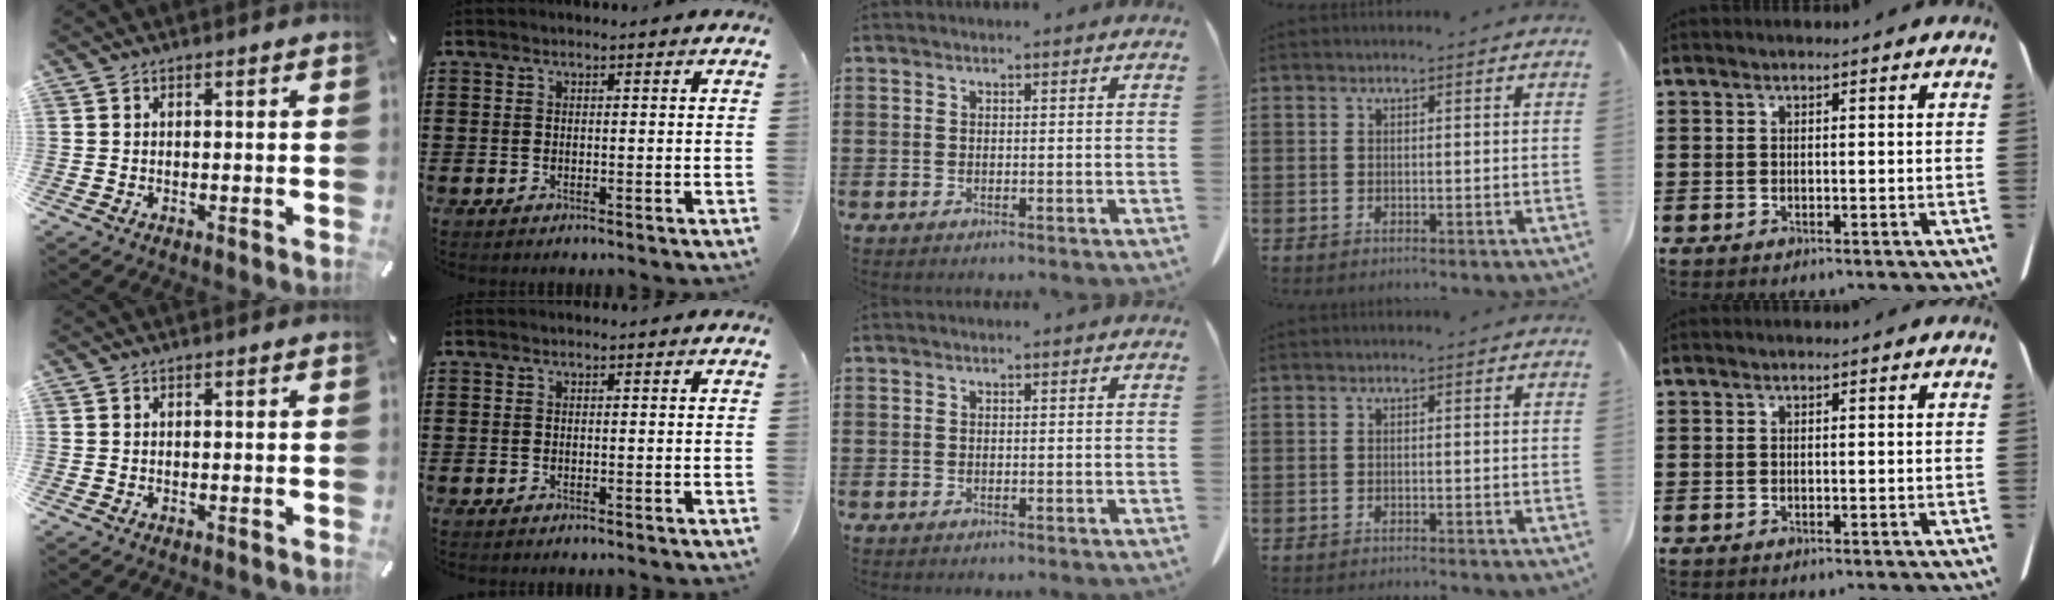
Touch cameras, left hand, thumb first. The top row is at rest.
{"ring": {"total": 0.8, "force": [-0.8, -0.1, 0.1], "torque": [-0.004, 0.000, -0.015]}}